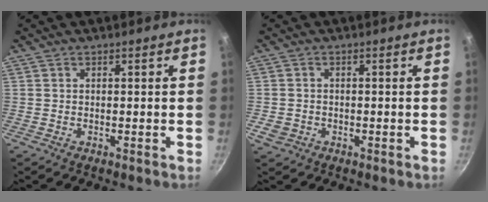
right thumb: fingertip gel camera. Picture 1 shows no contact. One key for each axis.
{"total": 2.7, "fx": -1.0, "fy": 2.2, "fz": 1.3, "tx": -0.023, "ty": 0.005, "tz": -0.013}